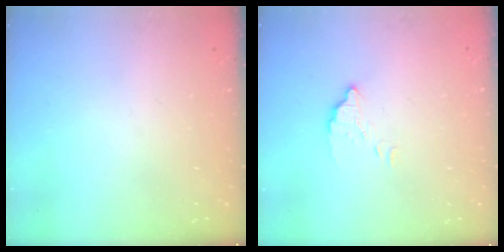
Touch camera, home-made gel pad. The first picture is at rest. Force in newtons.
{"total": 3.1, "press": 3.1, "slide": 0.2}